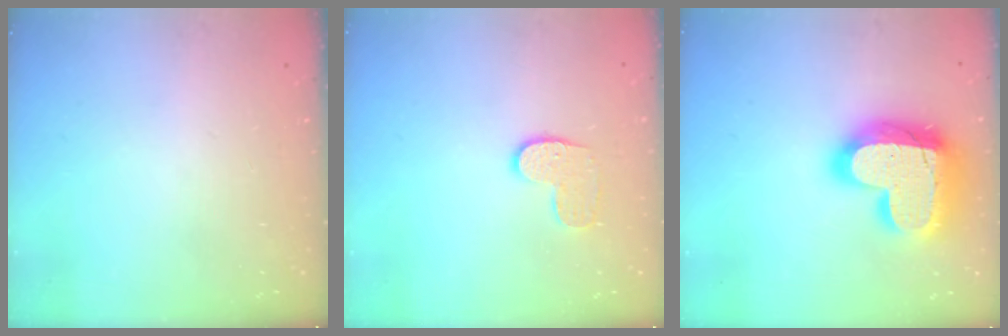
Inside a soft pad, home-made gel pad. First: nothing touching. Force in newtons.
{"total": 7.3, "press": 7.3, "slide": 0.2}
{"total": 26.7, "press": 26.6, "slide": 1.8}